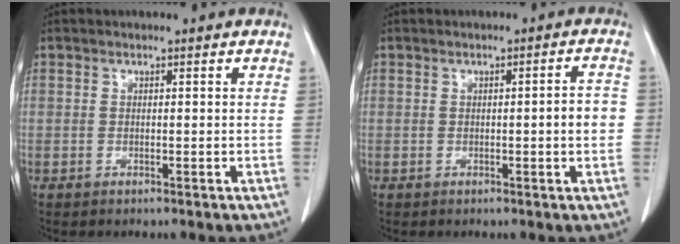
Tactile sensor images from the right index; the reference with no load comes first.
{"total": 3.4, "force": [-0.3, 0.4, 3.4], "torque": [-0.042, 0.003, -0.006]}